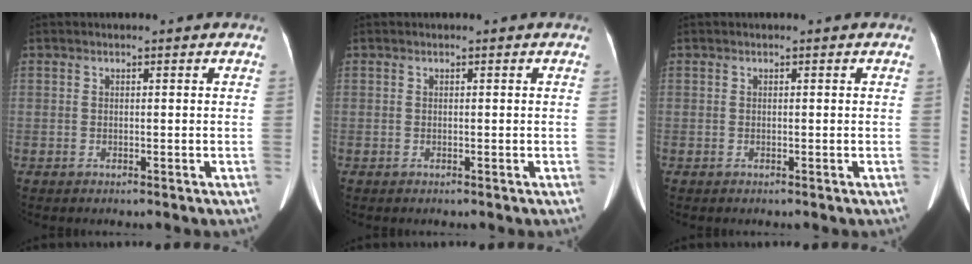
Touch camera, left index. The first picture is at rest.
{"total": 0.0}
{"total": 0.0}